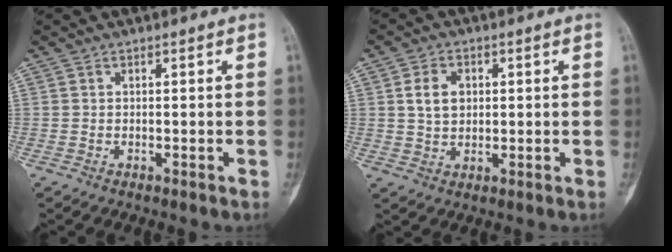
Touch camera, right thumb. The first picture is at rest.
{"total": 5.6, "force": [1.3, 4.1, 3.6], "torque": [-0.047, -0.003, 0.022]}